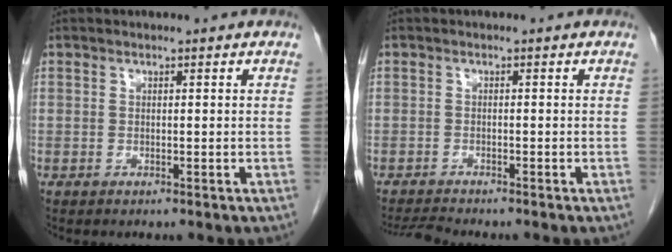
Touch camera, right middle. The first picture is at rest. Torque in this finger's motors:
{"motor_torque": [0.07, -0.06, 0.00, -0.01]}